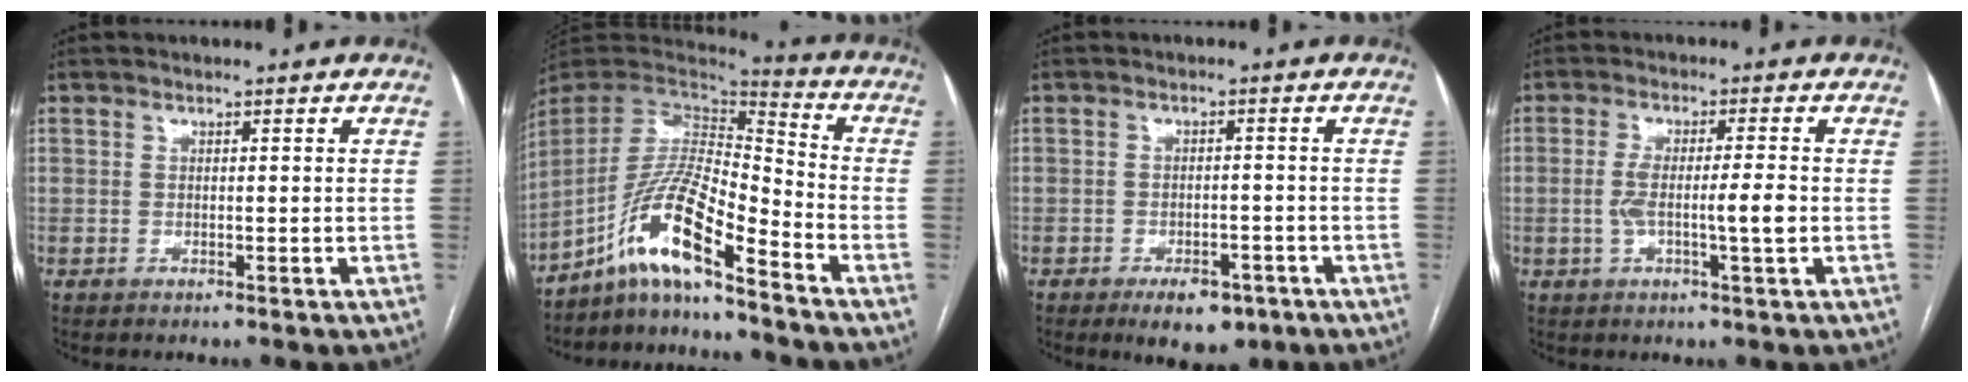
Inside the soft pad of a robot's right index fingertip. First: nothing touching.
{"total": 12.5, "force": [-8.7, 1.4, 8.9], "torque": [-0.177, 0.012, -0.161]}
{"total": 6.1, "force": [-3.9, 3.0, 3.7], "torque": [-0.049, 0.001, -0.051]}
{"total": 5.9, "force": [-0.9, 0.2, 5.8], "torque": [-0.112, 0.001, -0.014]}